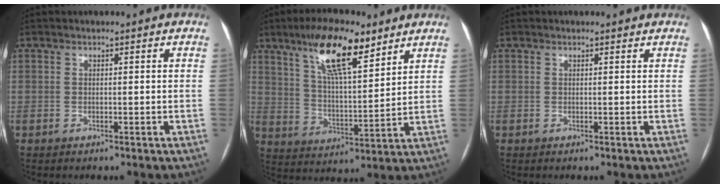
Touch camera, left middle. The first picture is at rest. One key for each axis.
{"total": 13.5, "fx": 8.7, "fy": 3.1, "fz": 9.8, "tx": -0.179, "ty": 0.010, "tz": 0.157}
{"total": 1.4, "fx": 1.3, "fy": 0.3, "fz": 0.4, "tx": -0.015, "ty": 0.008, "tz": 0.014}